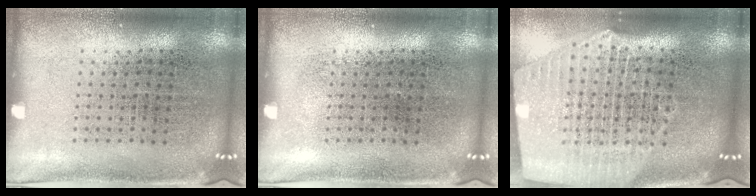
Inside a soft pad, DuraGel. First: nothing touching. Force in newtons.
{"total": 0.0}
{"total": 2.8, "press": 2.3, "slide": 1.5}